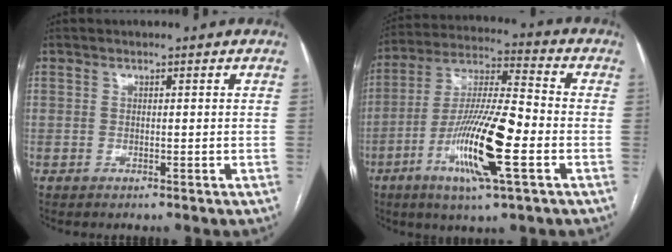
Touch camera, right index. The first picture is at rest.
{"total": 16.0, "force": [-5.2, 1.6, 15.0], "torque": [-0.290, -0.011, -0.096]}